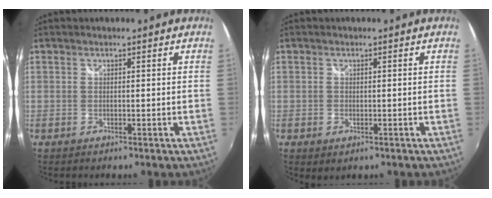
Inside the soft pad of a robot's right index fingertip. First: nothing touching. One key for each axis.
{"total": 1.5, "fx": -0.5, "fy": 1.2, "fz": 0.8, "tx": -0.015, "ty": -0.005, "tz": -0.007}